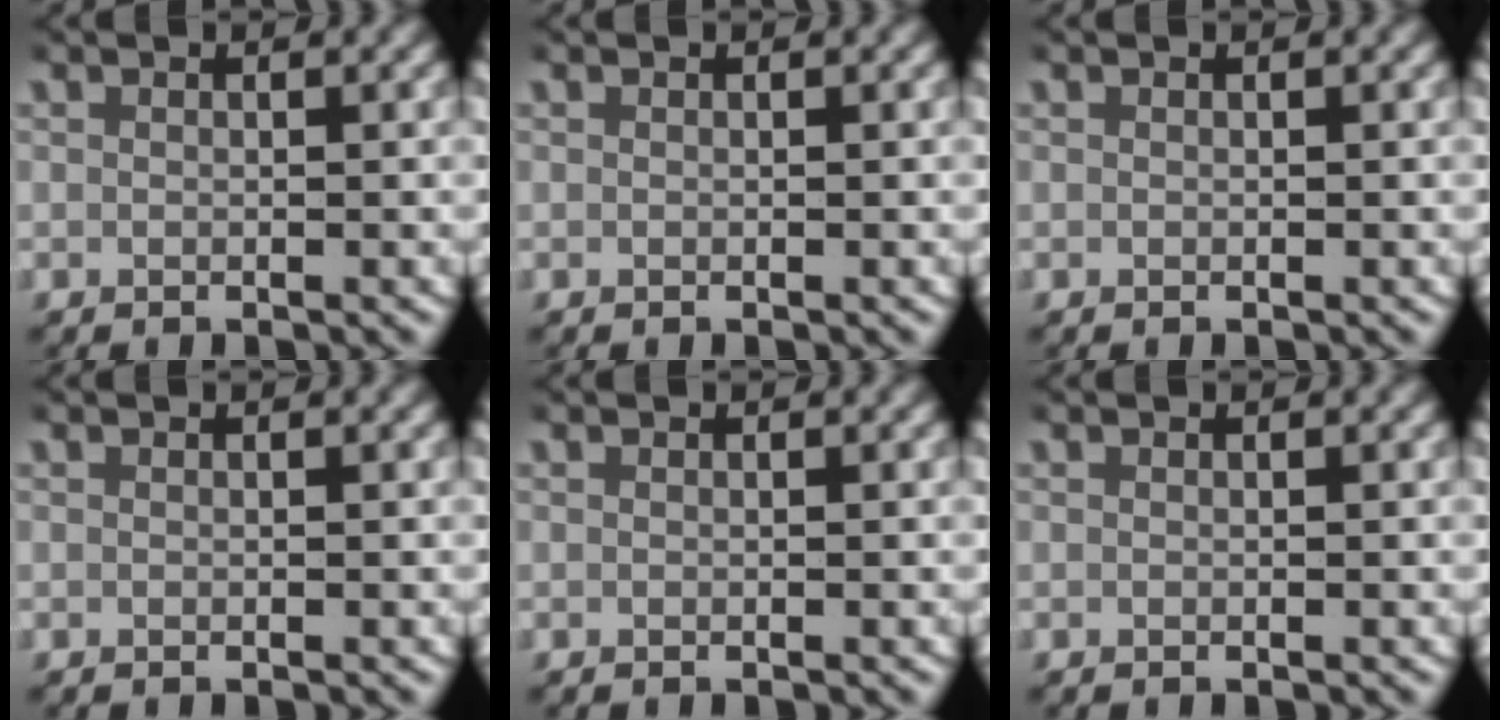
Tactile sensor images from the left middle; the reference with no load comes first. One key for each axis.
{"total": 0.0}
{"total": 0.0}
{"total": 0.0}
{"total": 0.0}
{"total": 0.0}